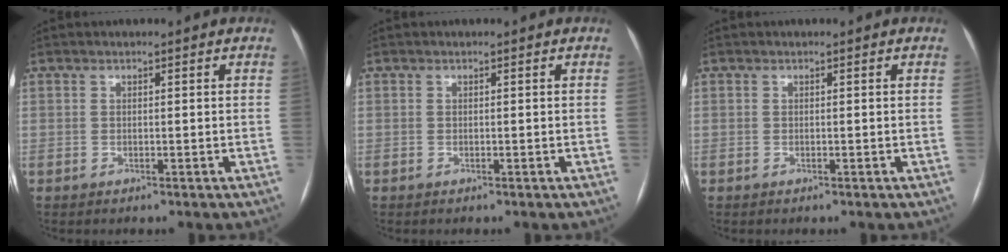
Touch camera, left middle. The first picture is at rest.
{"total": 0.0}
{"total": 0.0}